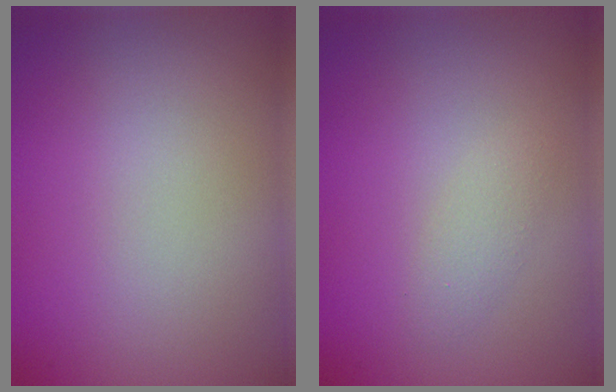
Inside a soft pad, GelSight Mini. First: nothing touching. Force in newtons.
{"total": 1.2, "press": 1.2, "slide": 0.1}